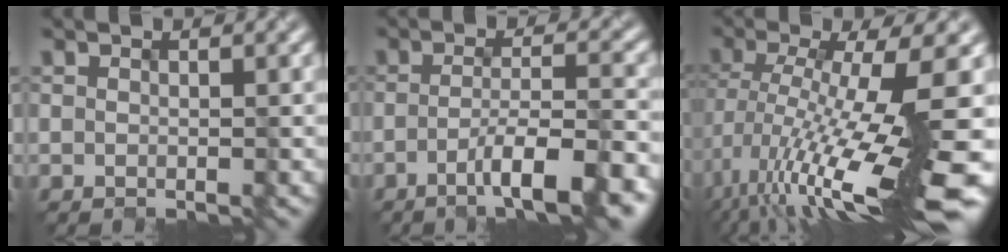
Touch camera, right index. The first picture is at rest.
{"total": 6.7, "force": [-3.1, 1.3, 5.8], "torque": [-0.084, 0.004, -0.054]}
{"total": 13.9, "force": [-4.1, 3.1, 12.9], "torque": [-0.234, -0.012, -0.054]}